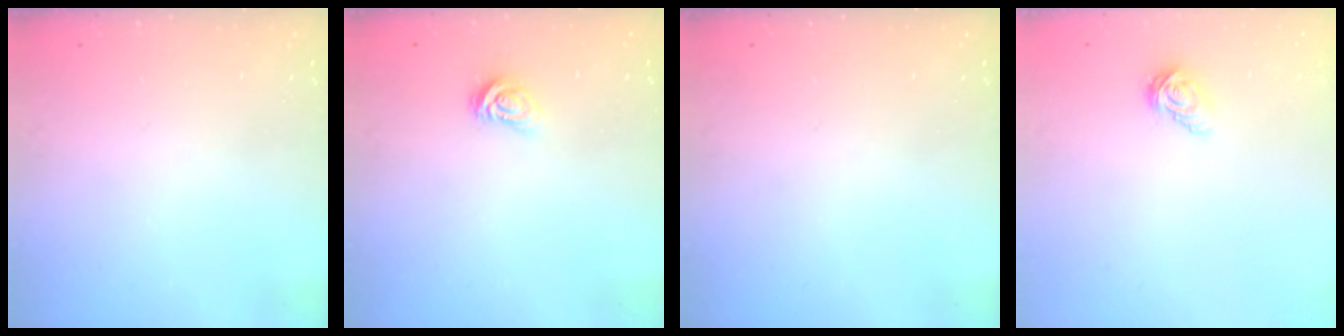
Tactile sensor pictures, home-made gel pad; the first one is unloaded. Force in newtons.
{"total": 3.4, "press": 3.4, "slide": 0.4}
{"total": 0.0}
{"total": 5.6, "press": 5.6, "slide": 0.4}